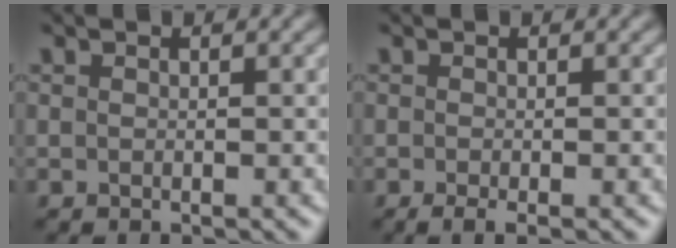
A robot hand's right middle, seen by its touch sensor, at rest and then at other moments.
{"total": 1.3, "force": [-0.6, 0.2, 1.1], "torque": [-0.018, -0.008, -0.011]}